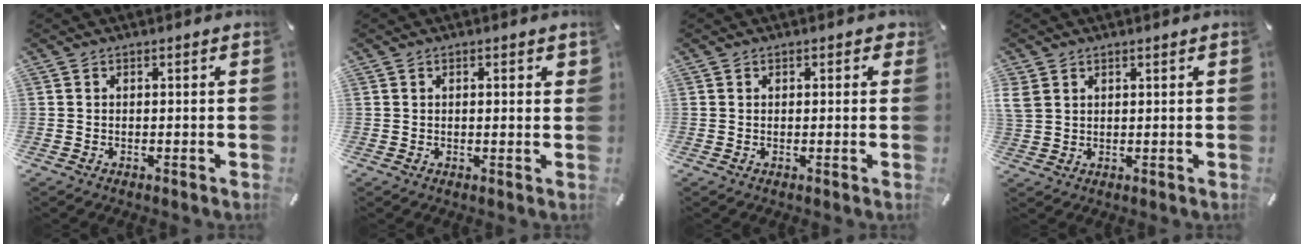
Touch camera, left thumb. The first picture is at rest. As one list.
[{"total": 1.3, "force": [0.4, 0.5, 1.1], "torque": [-0.015, -0.001, 0.005]}, {"total": 1.1, "force": [0.5, 0.8, 0.6], "torque": [0.004, -0.001, 0.004]}, {"total": 3.3, "force": [2.0, 2.3, 1.1], "torque": [-0.034, -0.001, 0.038]}]